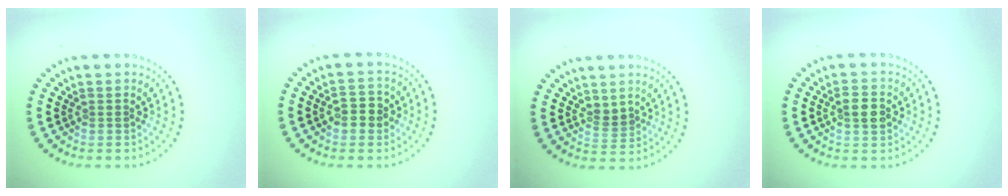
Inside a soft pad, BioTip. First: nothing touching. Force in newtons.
{"total": 2.6, "press": 2.5, "slide": 0.6}
{"total": 1.3, "press": 1.0, "slide": 0.7}
{"total": 2.5, "press": 2.5, "slide": 0.2}